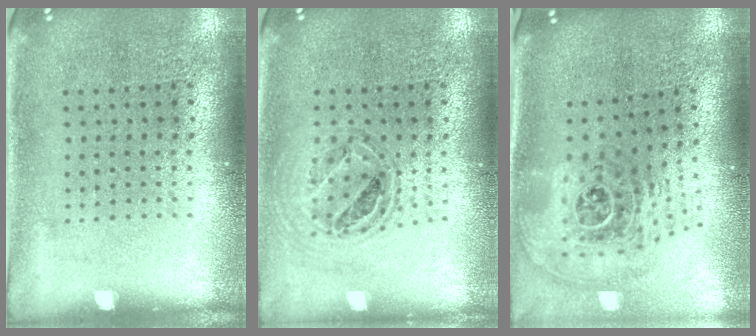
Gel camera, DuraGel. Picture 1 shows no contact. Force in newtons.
{"total": 0.8, "press": 0.8, "slide": 0.1}
{"total": 2.2, "press": 1.6, "slide": 1.5}